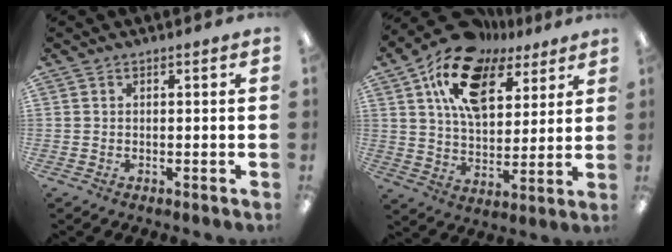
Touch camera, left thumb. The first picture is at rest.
{"total": 17.5, "force": [10.6, 9.6, 10.1], "torque": [-0.187, -0.039, 0.191]}